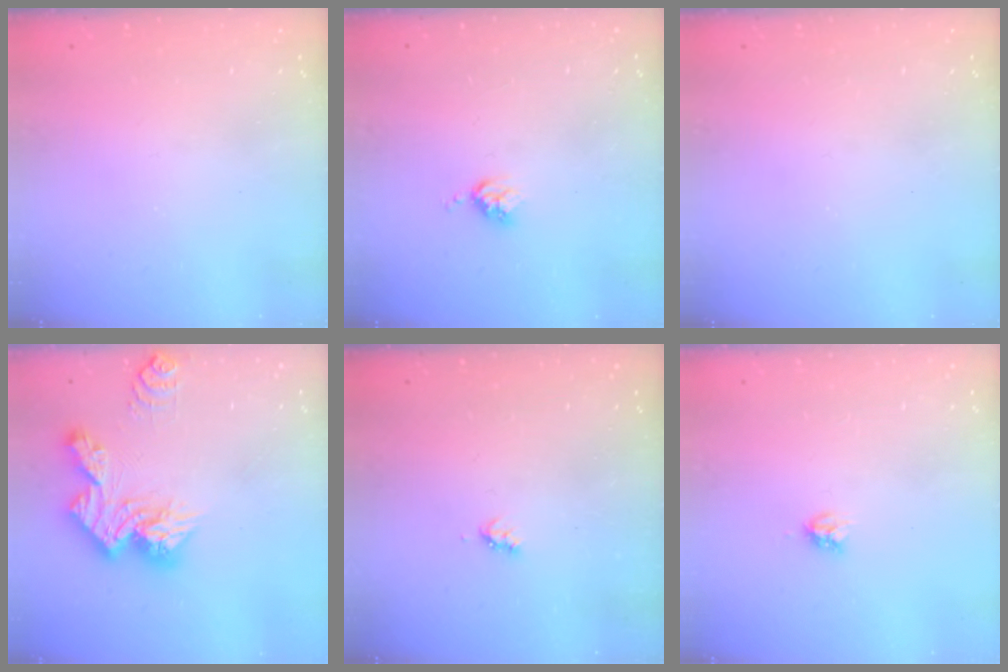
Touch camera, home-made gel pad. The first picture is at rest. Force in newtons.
{"total": 3.9, "press": 3.8, "slide": 0.5}
{"total": 0.0}
{"total": 15.6, "press": 15.5, "slide": 1.3}
{"total": 2.8, "press": 2.8, "slide": 0.4}
{"total": 3.9, "press": 3.9, "slide": 0.4}